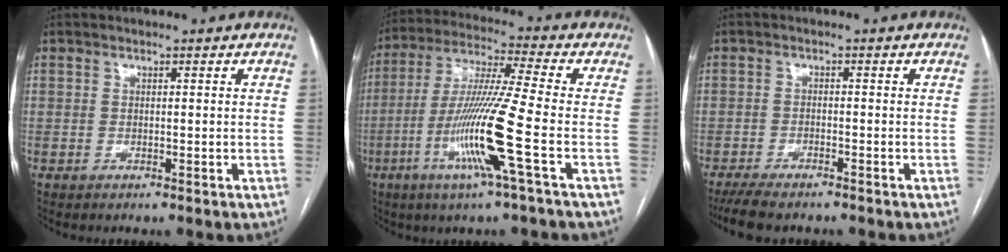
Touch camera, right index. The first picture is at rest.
{"total": 14.5, "force": [-4.7, -1.6, 13.6], "torque": [-0.273, -0.017, -0.094]}
{"total": 6.8, "force": [-5.8, 1.4, 3.3], "torque": [-0.051, -0.011, -0.092]}